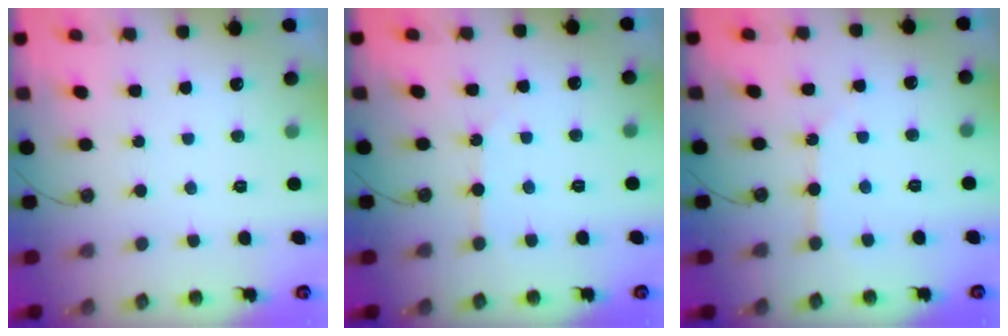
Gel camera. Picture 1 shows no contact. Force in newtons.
{"total": 3.2, "press": 3.2, "slide": 0.5}
{"total": 3.8, "press": 3.8, "slide": 0.4}